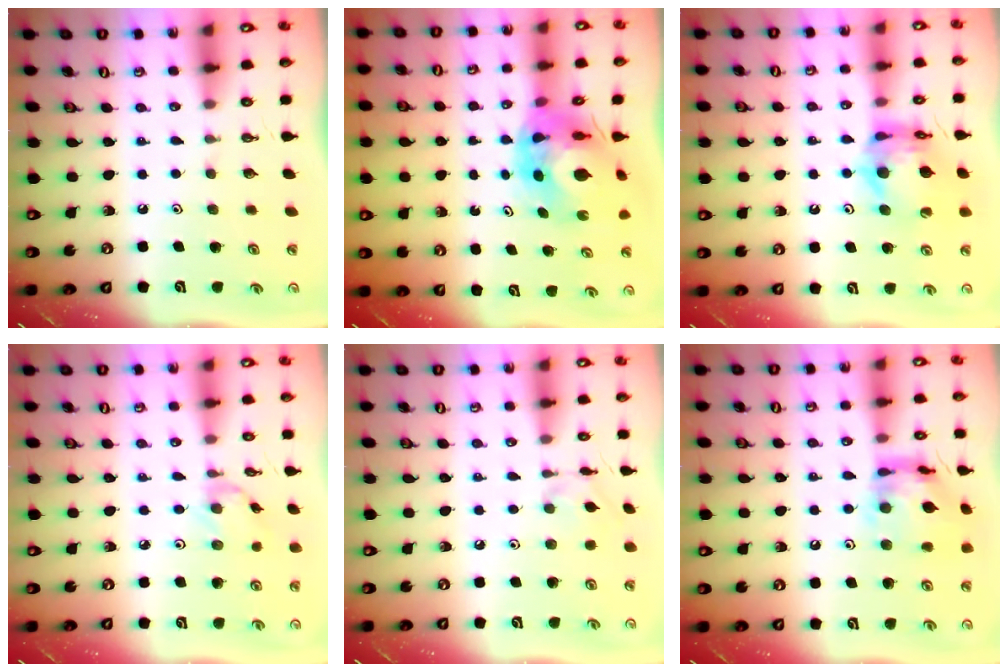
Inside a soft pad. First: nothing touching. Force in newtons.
{"total": 10.9, "press": 10.8, "slide": 1.4}
{"total": 13.1, "press": 13.0, "slide": 1.3}
{"total": 0.9, "press": 0.8, "slide": 0.3}
{"total": 2.1, "press": 2.1, "slide": 0.3}
{"total": 14.9, "press": 14.9, "slide": 1.3}